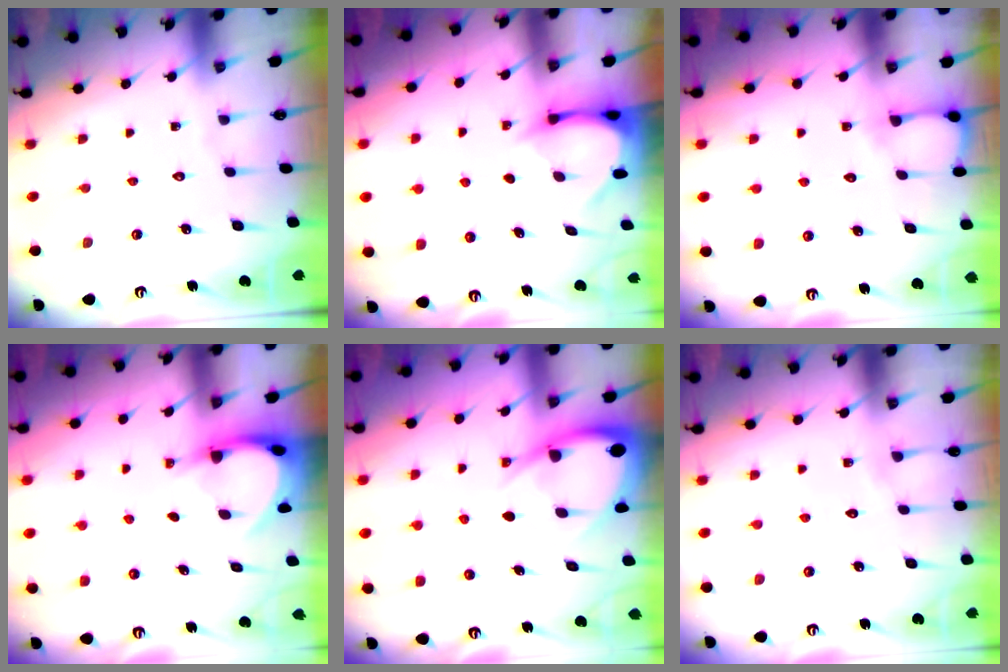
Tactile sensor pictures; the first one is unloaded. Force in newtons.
{"total": 3.7, "press": 3.6, "slide": 0.3}
{"total": 4.6, "press": 4.5, "slide": 0.5}
{"total": 3.9, "press": 3.9, "slide": 0.3}
{"total": 8.4, "press": 8.4, "slide": 0.8}
{"total": 2.9, "press": 2.9, "slide": 0.2}